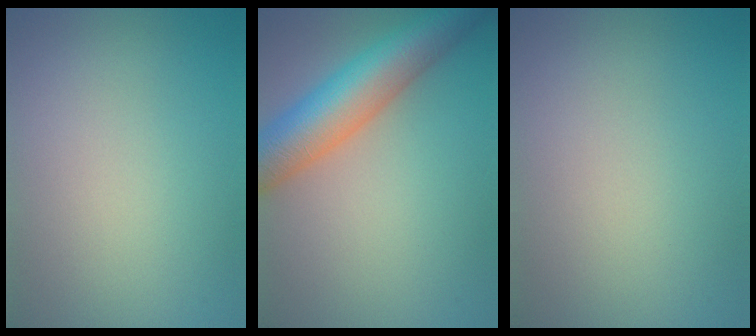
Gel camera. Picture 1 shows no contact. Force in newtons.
{"total": 8.7, "press": 8.7, "slide": 0.3}
{"total": 0.0}